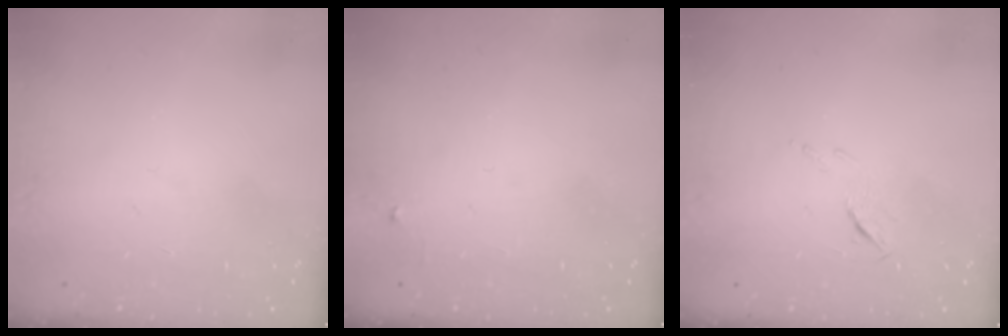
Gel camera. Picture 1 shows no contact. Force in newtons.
{"total": 2.5, "press": 2.5, "slide": 0.4}
{"total": 5.1, "press": 5.0, "slide": 0.8}